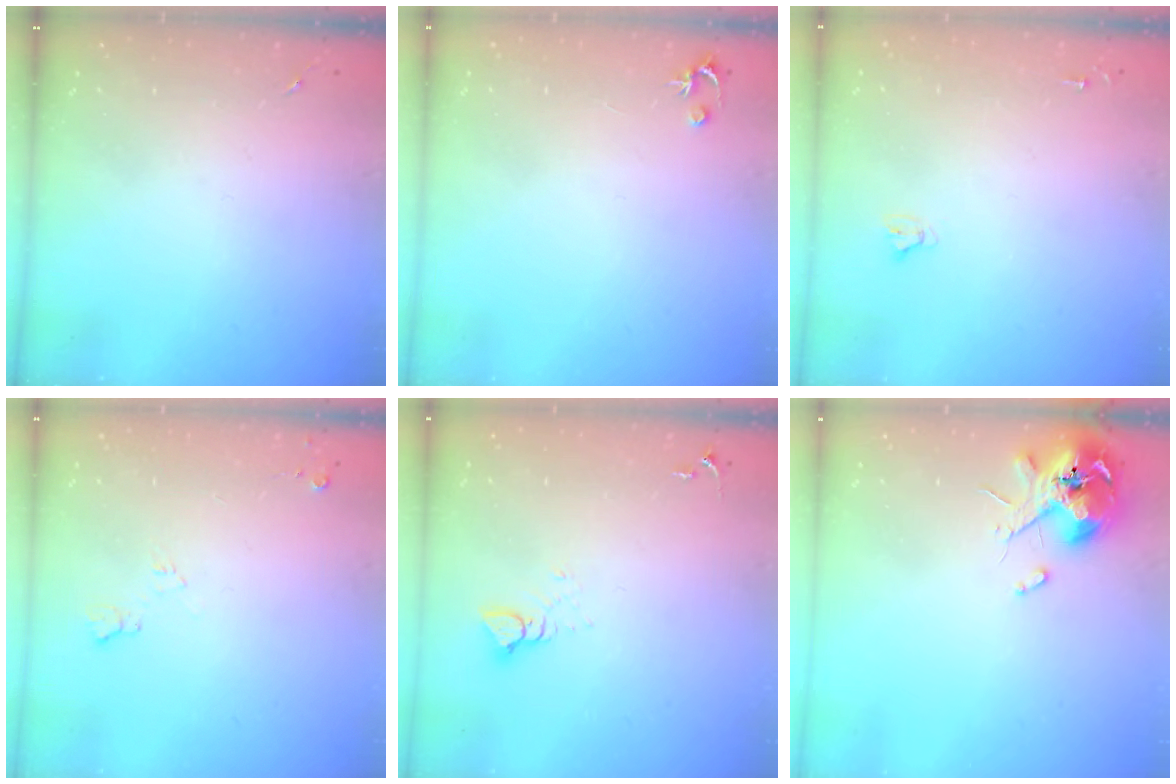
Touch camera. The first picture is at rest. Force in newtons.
{"total": 2.5, "press": 2.5, "slide": 0.2}
{"total": 2.0, "press": 2.0, "slide": 0.2}
{"total": 6.0, "press": 6.0, "slide": 1.0}
{"total": 3.7, "press": 3.7, "slide": 0.1}
{"total": 10.5, "press": 10.4, "slide": 1.6}